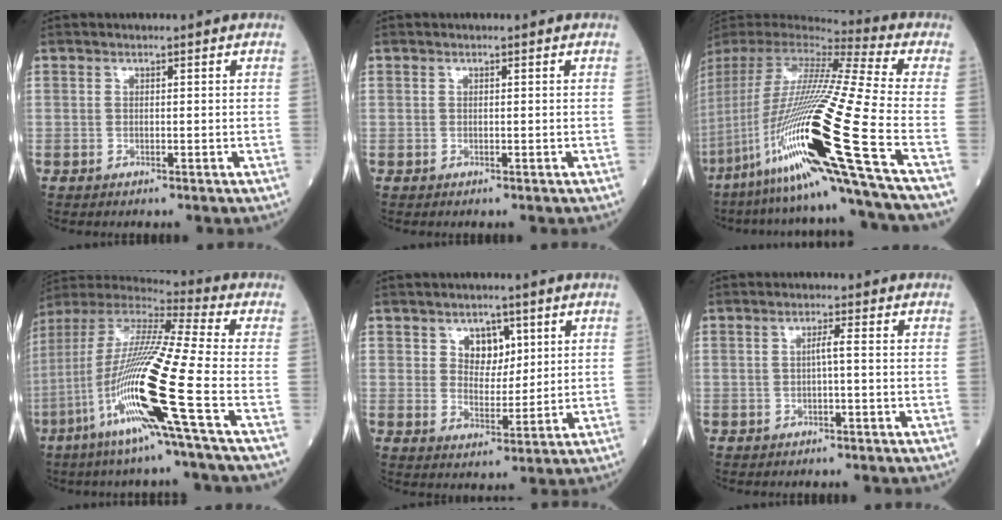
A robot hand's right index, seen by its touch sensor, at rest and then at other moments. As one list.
[{"total": 0.0}, {"total": 30.7, "force": [-12.1, -0.2, 28.2], "torque": [-0.535, -0.050, -0.229]}, {"total": 20.5, "force": [-7.0, -1.1, 19.2], "torque": [-0.408, -0.033, -0.150]}, {"total": 5.0, "force": [2.3, 3.3, 3.0], "torque": [-0.040, 0.003, 0.040]}, {"total": 1.5, "force": [-0.2, -0.1, 1.4], "torque": [-0.023, 0.003, -0.004]}]